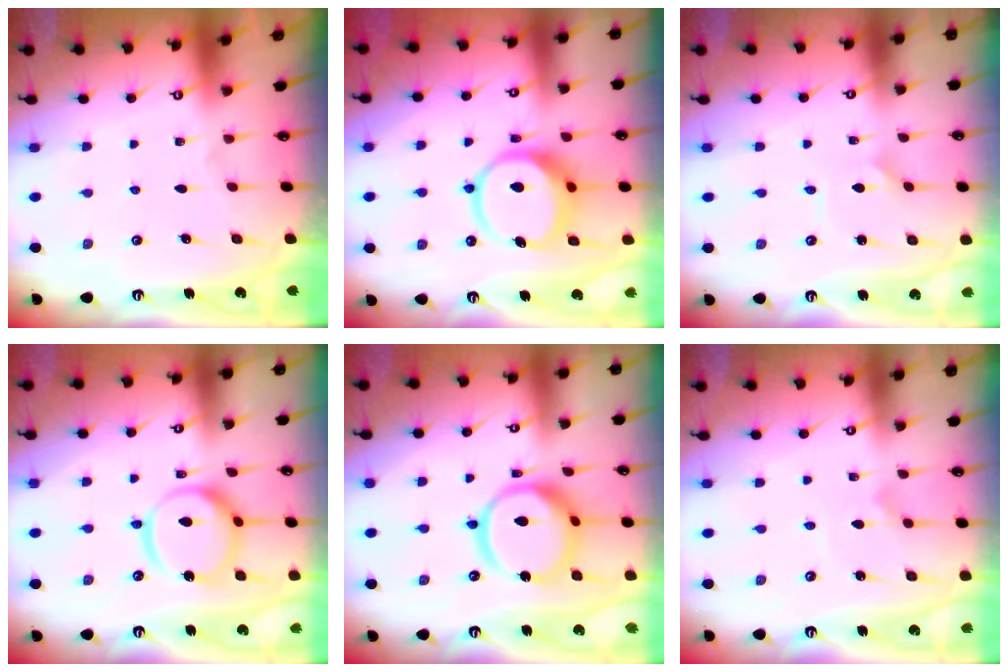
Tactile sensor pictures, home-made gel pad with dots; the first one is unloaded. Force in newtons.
{"total": 11.8, "press": 11.7, "slide": 1.6}
{"total": 0.7, "press": 0.7, "slide": 0.0}
{"total": 15.8, "press": 15.7, "slide": 1.4}
{"total": 15.5, "press": 15.4, "slide": 1.6}
{"total": 0.7, "press": 0.7, "slide": 0.1}